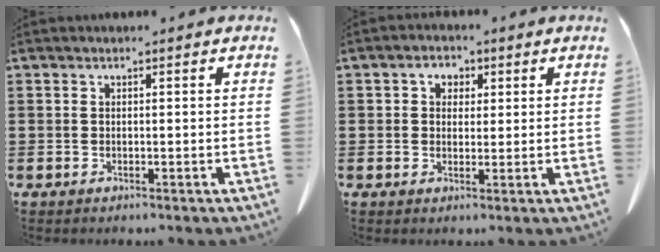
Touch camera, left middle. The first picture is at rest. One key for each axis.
{"total": 2.4, "fx": 0.7, "fy": 2.0, "fz": 1.0, "tx": -0.028, "ty": 0.009, "tz": 0.009}